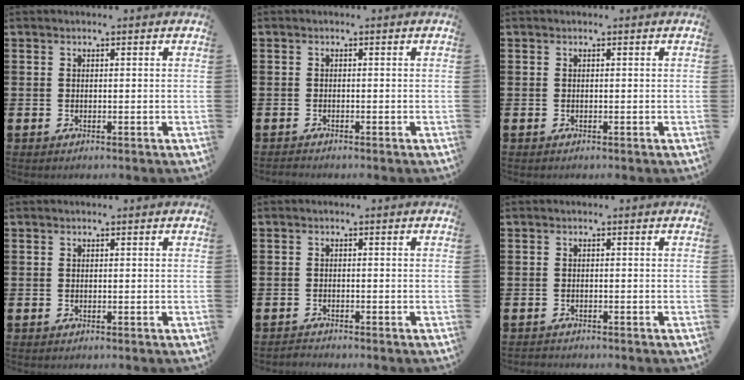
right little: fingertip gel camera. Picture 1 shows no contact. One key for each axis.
{"total": 0.5, "fx": -0.5, "fy": 0.0, "fz": 0.0, "tx": -0.002, "ty": -0.003, "tz": -0.010}
{"total": 0.0}
{"total": 0.0}
{"total": 0.9, "fx": -0.9, "fy": 0.0, "fz": 0.0, "tx": -0.002, "ty": 0.000, "tz": -0.018}
{"total": 0.5, "fx": -0.5, "fy": 0.1, "fz": 0.0, "tx": -0.001, "ty": -0.002, "tz": -0.011}